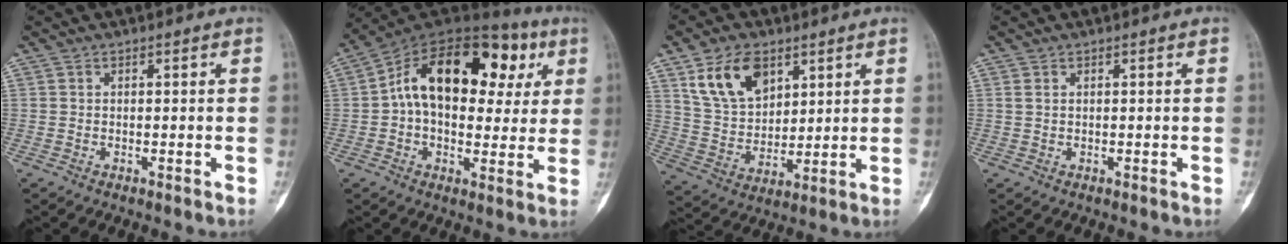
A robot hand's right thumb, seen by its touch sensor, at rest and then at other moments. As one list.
[{"total": 23.5, "force": [5.1, 14.3, 18.0], "torque": [-0.248, 0.041, 0.070]}, {"total": 12.9, "force": [6.7, 8.0, 7.5], "torque": [-0.115, -0.026, 0.138]}, {"total": 0.7, "force": [0.3, 0.5, 0.5], "torque": [-0.010, 0.005, 0.007]}]